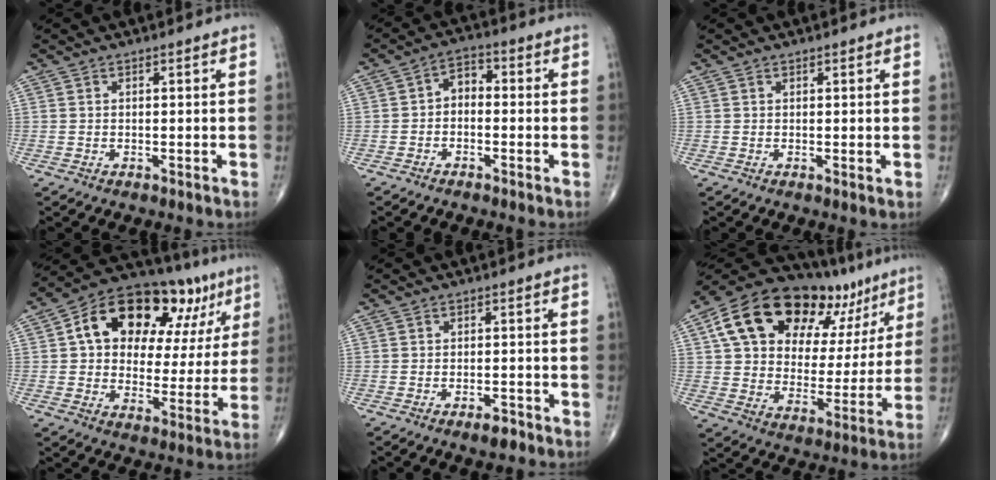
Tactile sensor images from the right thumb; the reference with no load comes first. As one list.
[{"total": 4.0, "force": [-0.7, 2.7, 2.8], "torque": [-0.030, 0.021, -0.027]}, {"total": 0.7, "force": [0.4, 0.2, 0.5], "torque": [-0.010, -0.003, 0.004]}, {"total": 22.7, "force": [8.8, 13.5, 16.0], "torque": [-0.183, 0.022, 0.133]}, {"total": 2.6, "force": [-1.8, 0.8, 1.6], "torque": [-0.026, 0.005, -0.029]}, {"total": 25.9, "force": [12.4, 14.9, 17.2], "torque": [-0.232, 0.012, 0.203]}]